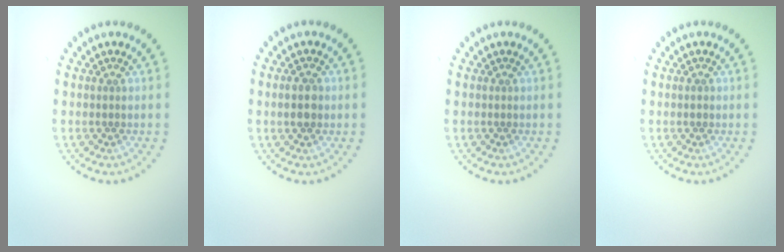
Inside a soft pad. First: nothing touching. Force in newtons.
{"total": 2.4, "press": 2.4, "slide": 0.1}
{"total": 0.0}
{"total": 0.6, "press": 0.6, "slide": 0.0}